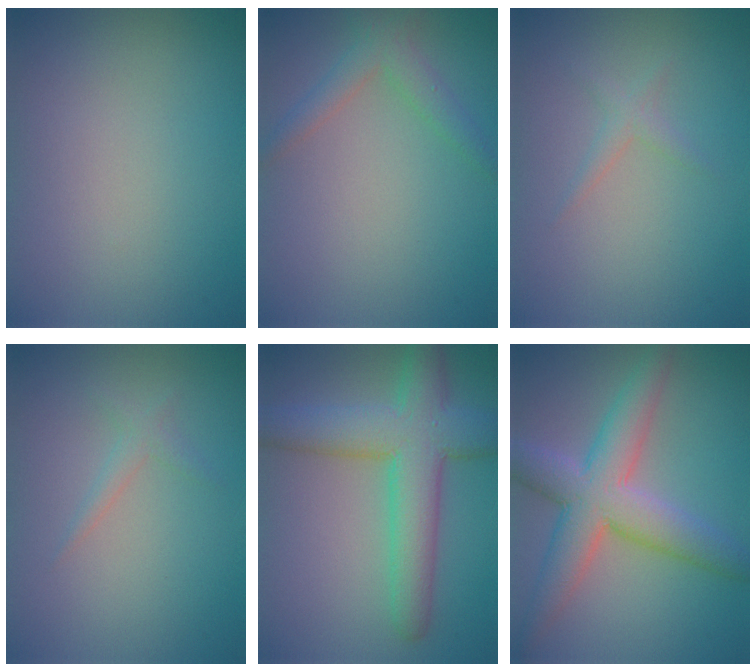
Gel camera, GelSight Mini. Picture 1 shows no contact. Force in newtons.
{"total": 2.2, "press": 2.2, "slide": 0.1}
{"total": 1.1, "press": 1.1, "slide": 0.0}
{"total": 1.1, "press": 1.1, "slide": 0.0}
{"total": 7.7, "press": 7.7, "slide": 0.2}
{"total": 6.9, "press": 6.9, "slide": 0.4}